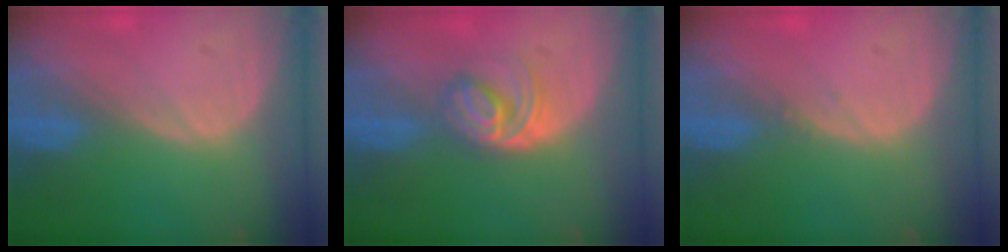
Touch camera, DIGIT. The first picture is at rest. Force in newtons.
{"total": 6.2, "press": 5.2, "slide": 3.4}
{"total": 0.5, "press": 0.5, "slide": 0.2}